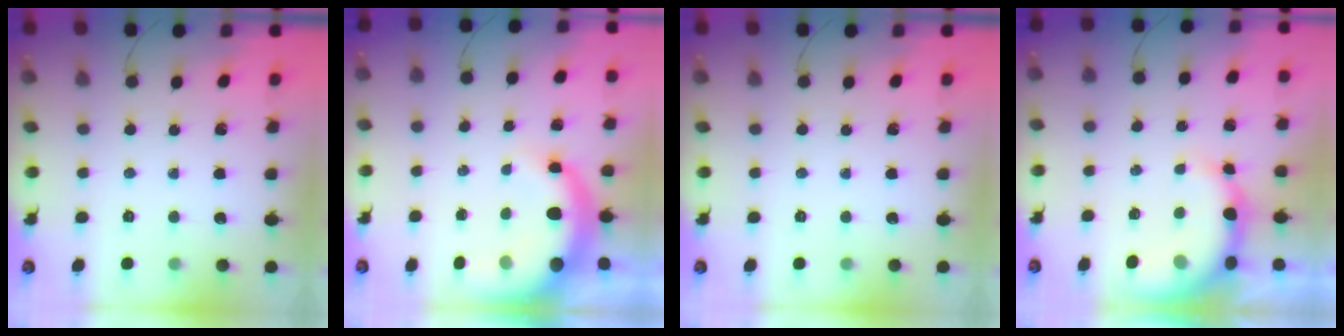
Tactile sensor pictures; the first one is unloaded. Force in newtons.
{"total": 9.2, "press": 9.2, "slide": 1.2}
{"total": 0.0}
{"total": 8.7, "press": 8.7, "slide": 1.0}